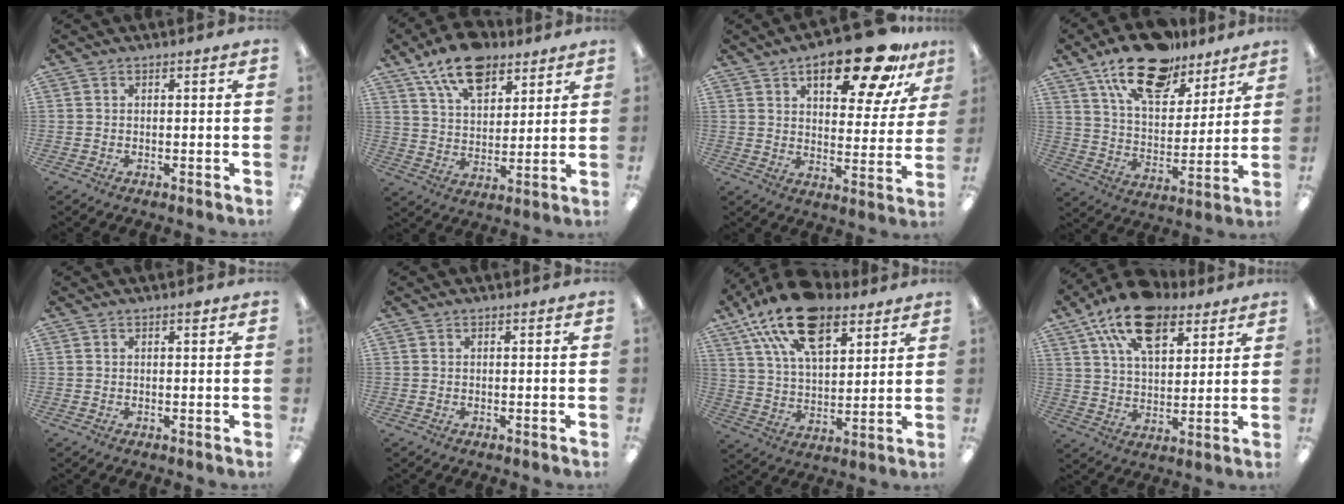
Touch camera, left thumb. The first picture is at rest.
{"total": 14.1, "force": [9.6, 7.5, 7.1], "torque": [-0.114, -0.044, 0.173]}
{"total": 19.3, "force": [12.0, 7.6, 13.0], "torque": [-0.171, -0.061, 0.188]}
{"total": 18.7, "force": [13.4, 8.8, 9.7], "torque": [-0.160, -0.068, 0.232]}
{"total": 0.9, "force": [0.6, 0.2, 0.6], "torque": [-0.006, -0.001, 0.008]}
{"total": 0.0}
{"total": 19.7, "force": [11.8, 10.1, 12.0], "torque": [-0.212, -0.042, 0.211]}
{"total": 17.3, "force": [10.5, 9.3, 10.1], "torque": [-0.169, -0.040, 0.187]}